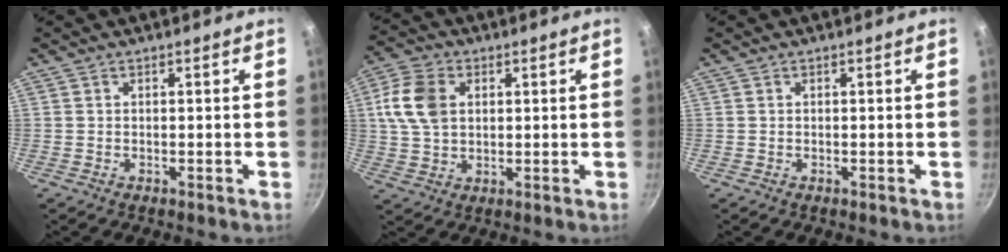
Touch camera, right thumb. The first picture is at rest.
{"total": 9.9, "force": [2.2, 7.0, 6.7], "torque": [-0.117, 0.006, 0.036]}
{"total": 0.0}